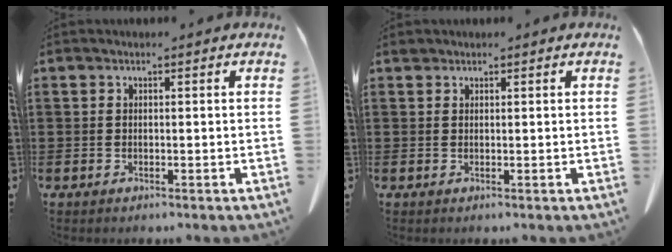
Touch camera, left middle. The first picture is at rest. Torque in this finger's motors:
{"motor_torque": [-0.04, 0.00, 0.00, 0.00]}